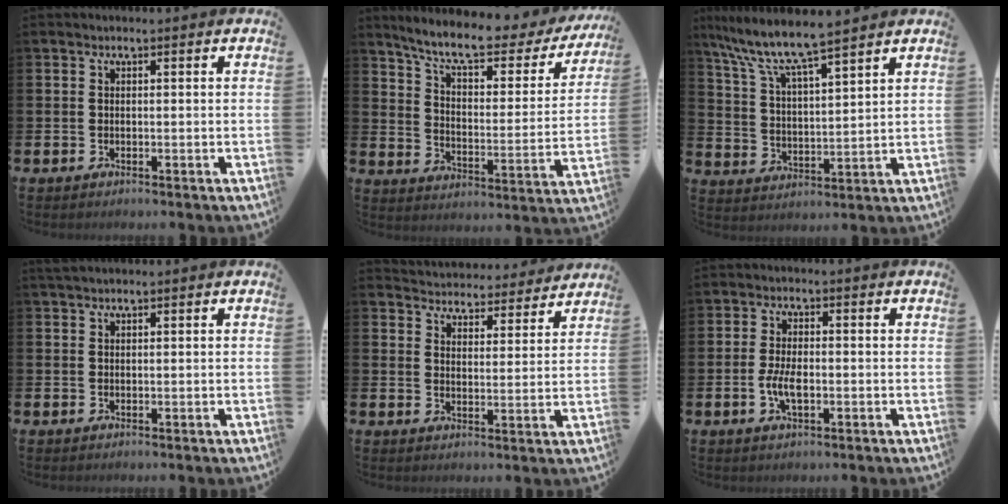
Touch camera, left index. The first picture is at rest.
{"total": 8.7, "force": [7.4, 2.0, 4.1], "torque": [-0.108, -0.044, 0.122]}
{"total": 8.1, "force": [7.4, 0.6, 3.4], "torque": [-0.099, -0.041, 0.127]}
{"total": 1.1, "force": [1.1, 0.1, 0.4], "torque": [-0.006, 0.002, 0.019]}
{"total": 4.6, "force": [4.5, 0.8, -0.3], "torque": [-0.014, -0.039, 0.077]}
{"total": 3.8, "force": [-0.7, 1.6, 3.4], "torque": [-0.064, 0.000, -0.016]}